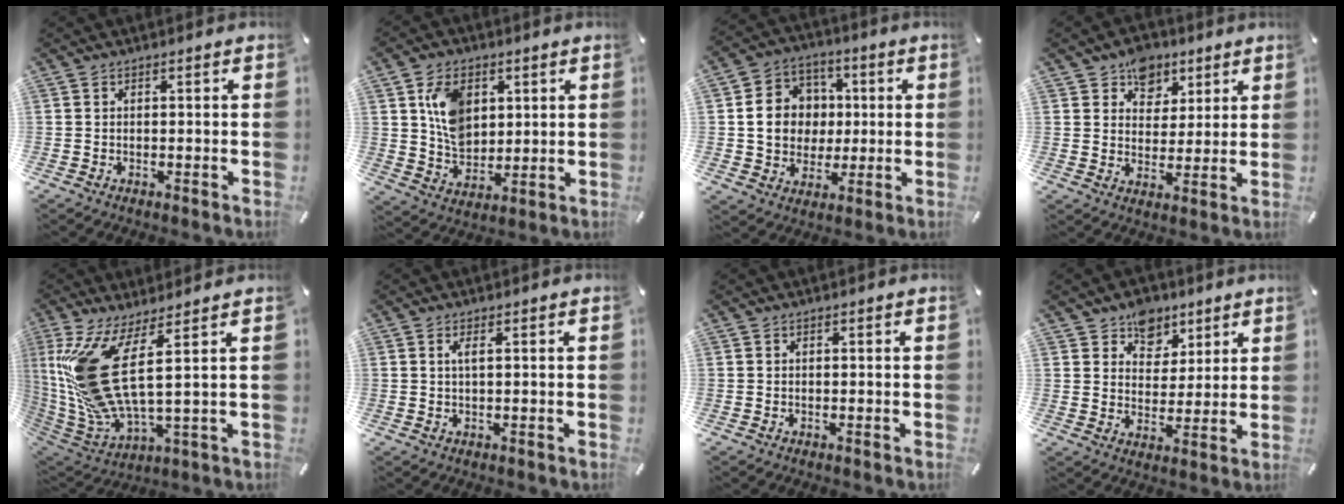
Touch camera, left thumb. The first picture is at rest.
{"total": 10.4, "force": [3.6, 7.8, 5.9], "torque": [-0.113, 0.006, 0.070]}
{"total": 11.9, "force": [0.7, 10.9, 4.8], "torque": [-0.083, 0.014, 0.022]}
{"total": 8.6, "force": [5.3, 6.7, 1.3], "torque": [-0.010, -0.029, 0.096]}
{"total": 19.8, "force": [4.8, 6.3, 18.2], "torque": [-0.400, -0.026, 0.078]}
{"total": 1.9, "force": [0.5, 0.2, 1.8], "torque": [-0.038, 0.001, 0.008]}
{"total": 0.0}
{"total": 8.7, "force": [5.8, 6.4, 0.7], "torque": [-0.003, -0.042, 0.107]}